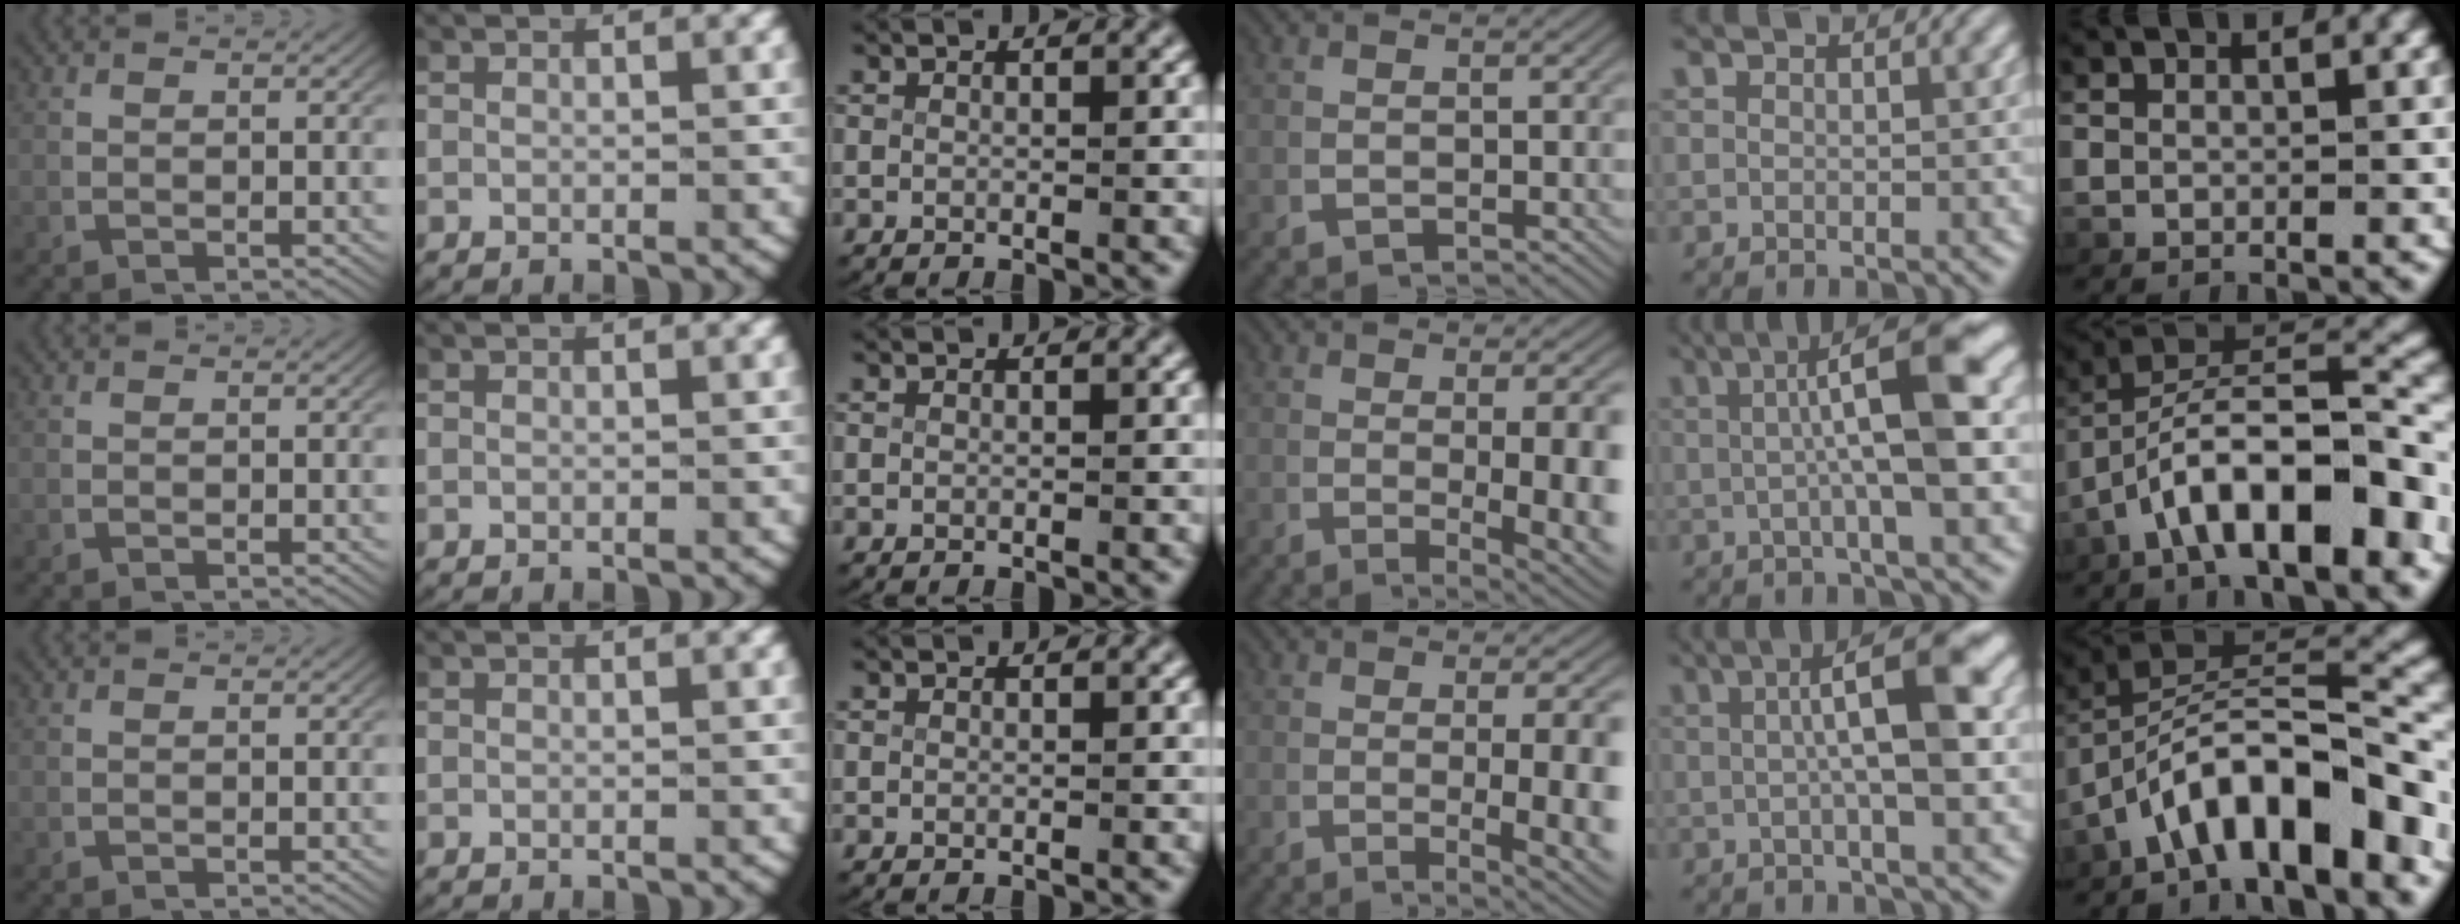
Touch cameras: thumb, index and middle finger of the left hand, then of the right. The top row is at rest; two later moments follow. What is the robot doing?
{"motion": "lift_and_place", "object": "ribbon"}